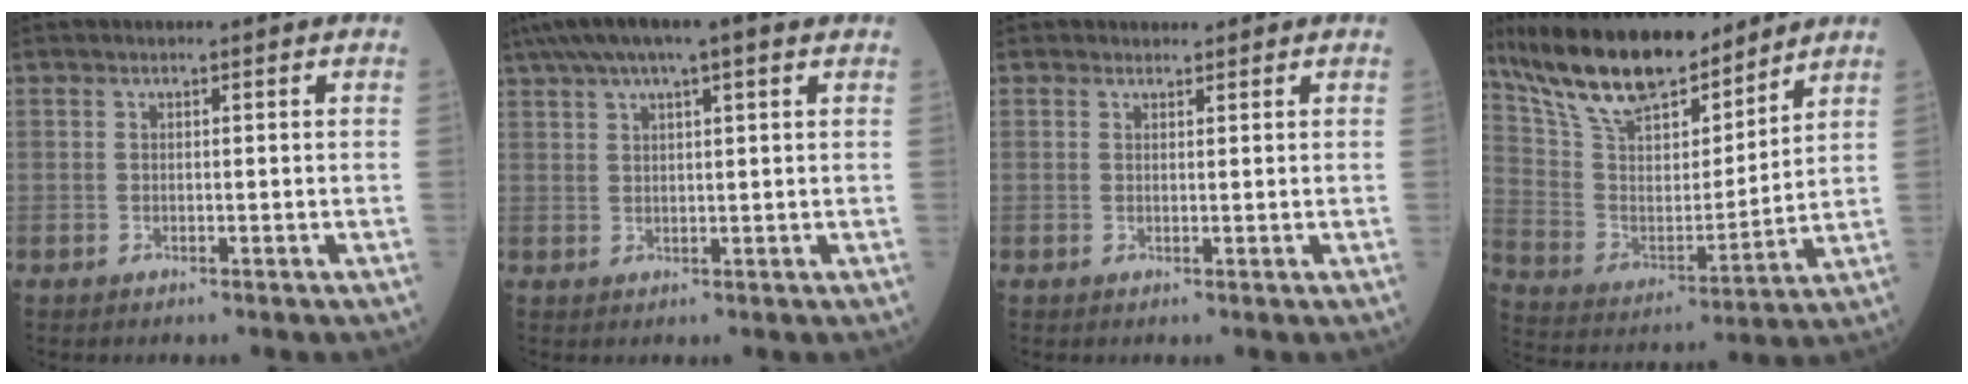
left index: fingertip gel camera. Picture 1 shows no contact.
{"total": 10.8, "force": [7.4, 1.6, 7.7], "torque": [-0.133, 0.051, 0.119]}
{"total": 0.9, "force": [0.8, 0.4, -0.1], "torque": [0.001, -0.002, 0.009]}
{"total": 19.3, "force": [15.8, 5.7, 9.6], "torque": [-0.179, 0.009, 0.288]}